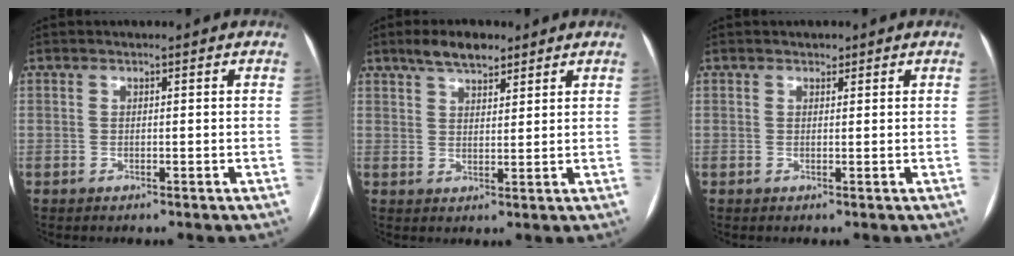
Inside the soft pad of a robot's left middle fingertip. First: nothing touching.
{"total": 5.7, "force": [4.2, 2.1, 3.1], "torque": [-0.055, 0.012, 0.074]}
{"total": 0.9, "force": [0.6, 0.6, 0.2], "torque": [-0.004, -0.003, 0.007]}